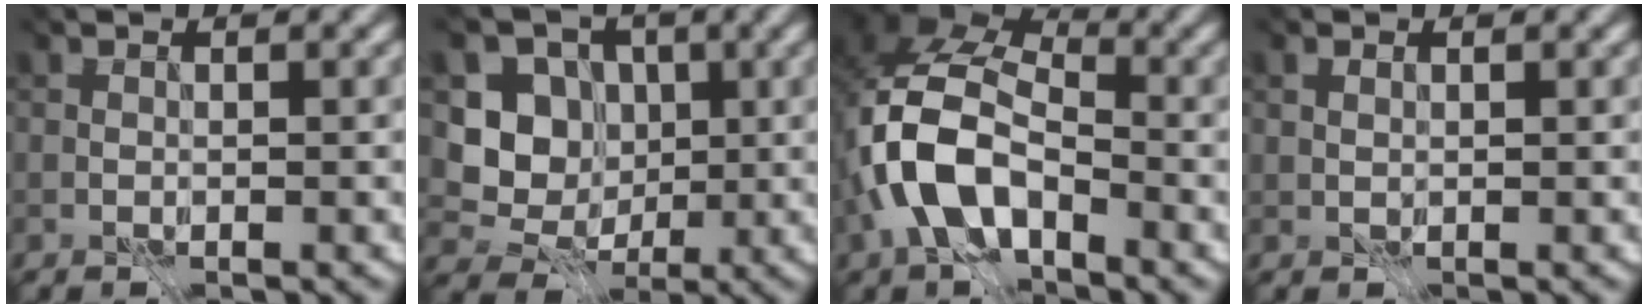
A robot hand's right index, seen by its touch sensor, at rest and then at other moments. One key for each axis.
{"total": 3.5, "fx": -1.0, "fy": 3.2, "fz": 1.0, "tx": -0.020, "ty": -0.022, "tz": -0.006}
{"total": 9.1, "fx": -4.9, "fy": 4.3, "fz": 6.3, "tx": -0.152, "ty": -0.010, "tz": -0.087}
{"total": 0.6, "fx": 0.1, "fy": 0.5, "fz": 0.4, "tx": -0.021, "ty": -0.004, "tz": 0.011}